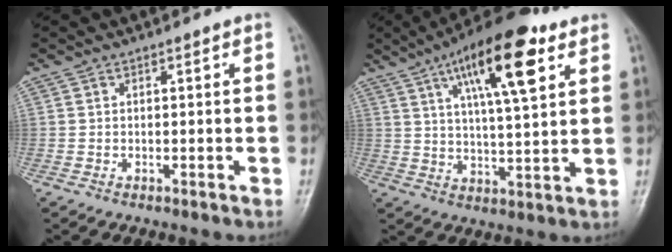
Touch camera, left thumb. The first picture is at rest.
{"total": 17.1, "force": [8.2, 5.0, 14.1], "torque": [-0.207, -0.021, 0.131]}